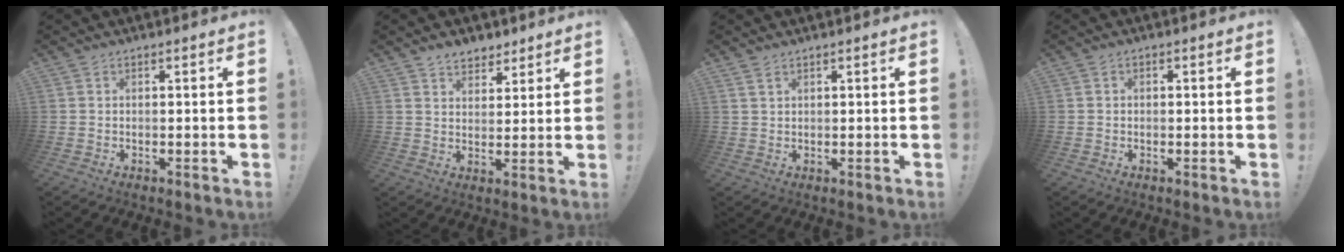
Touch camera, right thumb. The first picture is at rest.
{"total": 5.6, "force": [4.4, 3.3, 0.8], "torque": [-0.007, -0.030, 0.083]}
{"total": 2.0, "force": [1.4, 0.8, 1.2], "torque": [-0.019, -0.005, 0.026]}
{"total": 1.0, "force": [-0.4, 0.8, 0.4], "torque": [-0.006, 0.004, -0.007]}